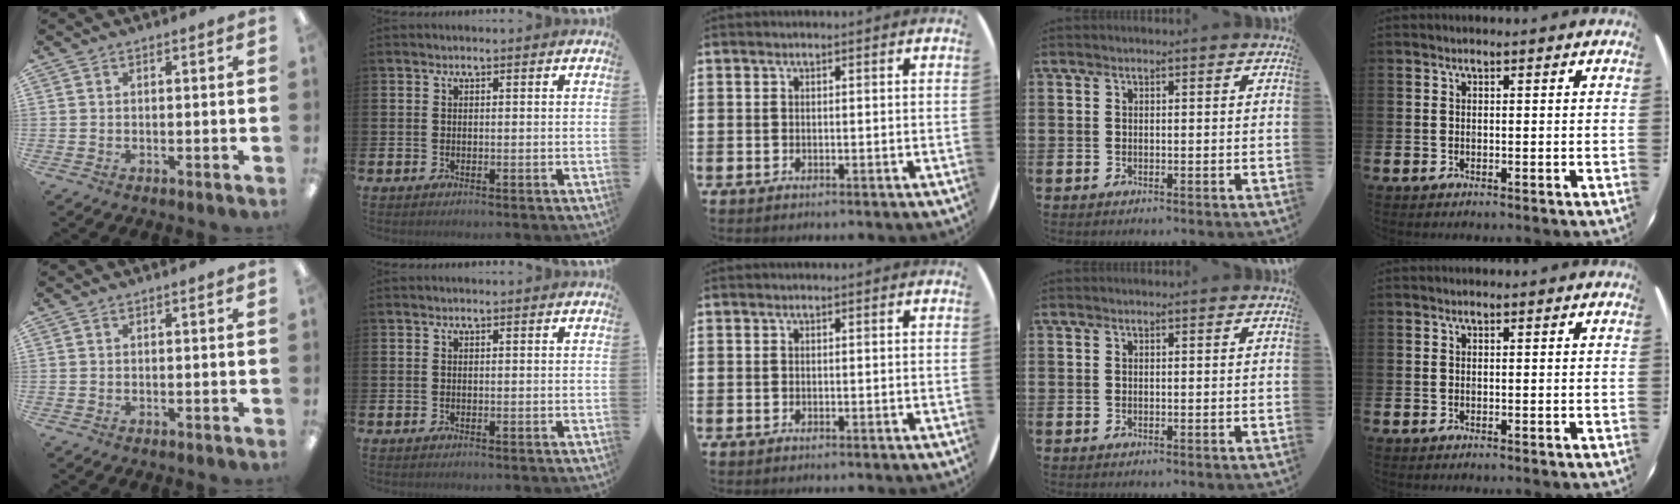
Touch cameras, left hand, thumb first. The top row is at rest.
{}